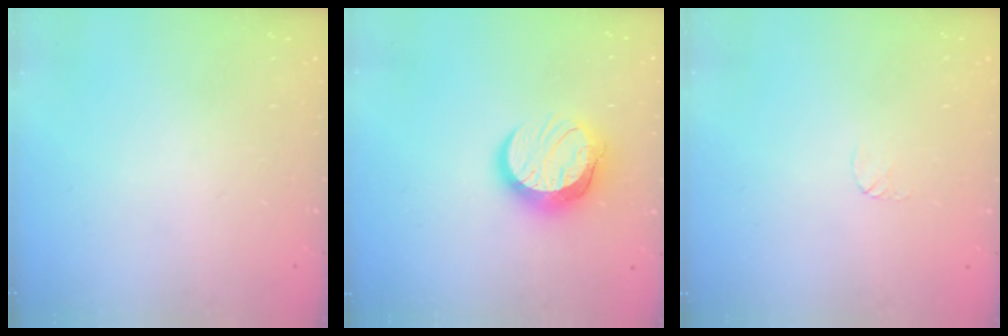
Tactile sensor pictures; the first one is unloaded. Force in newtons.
{"total": 12.0, "press": 12.0, "slide": 1.0}
{"total": 4.0, "press": 4.0, "slide": 0.3}